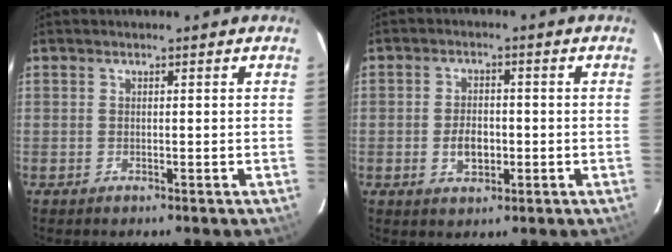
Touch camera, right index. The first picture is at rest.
{"total": 4.8, "force": [-1.1, 3.1, 3.6], "torque": [-0.069, -0.001, -0.013]}